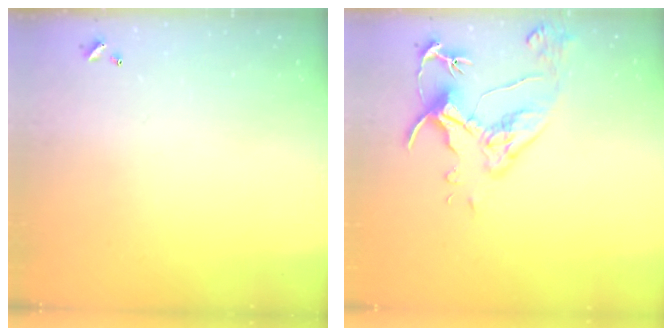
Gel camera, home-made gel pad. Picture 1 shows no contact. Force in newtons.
{"total": 6.6, "press": 6.5, "slide": 1.2}